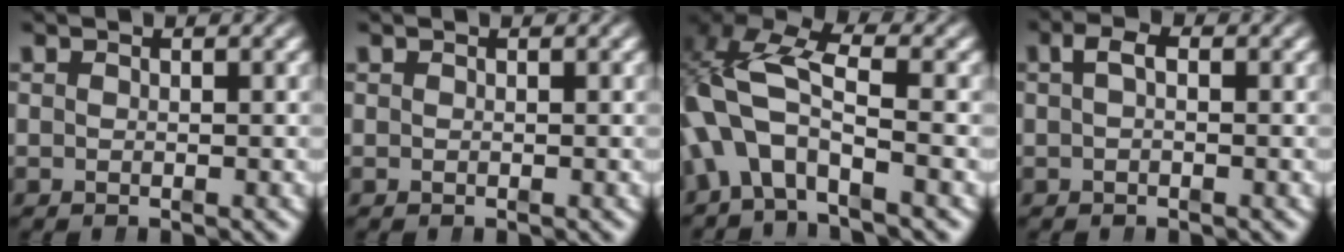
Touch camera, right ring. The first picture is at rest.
{"total": 0.0}
{"total": 6.9, "force": [0.1, 4.5, 5.3], "torque": [-0.131, -0.019, 0.003]}
{"total": 1.6, "force": [0.3, 0.6, 1.5], "torque": [-0.025, 0.007, 0.004]}